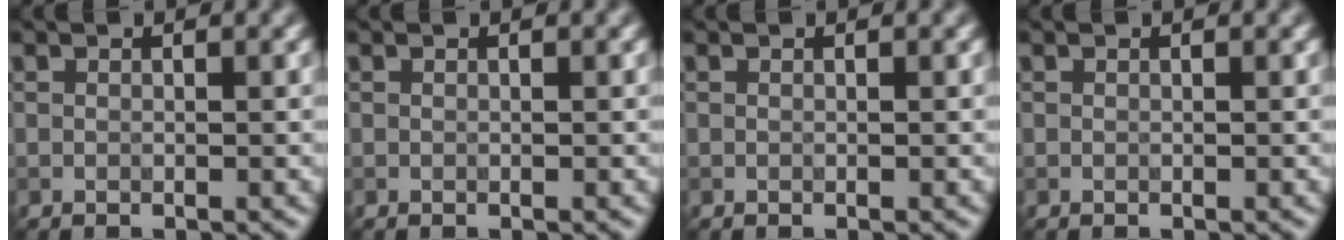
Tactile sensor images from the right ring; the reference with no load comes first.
{"total": 0.0}
{"total": 0.0}
{"total": 0.0}